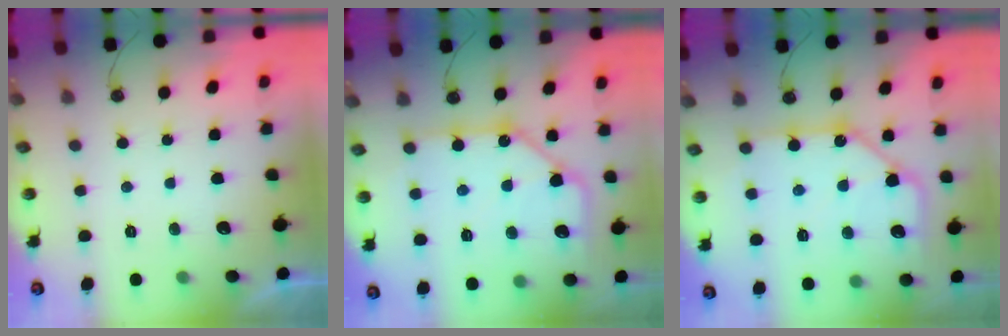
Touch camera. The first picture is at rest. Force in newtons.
{"total": 13.3, "press": 13.2, "slide": 1.5}
{"total": 13.3, "press": 13.2, "slide": 1.5}